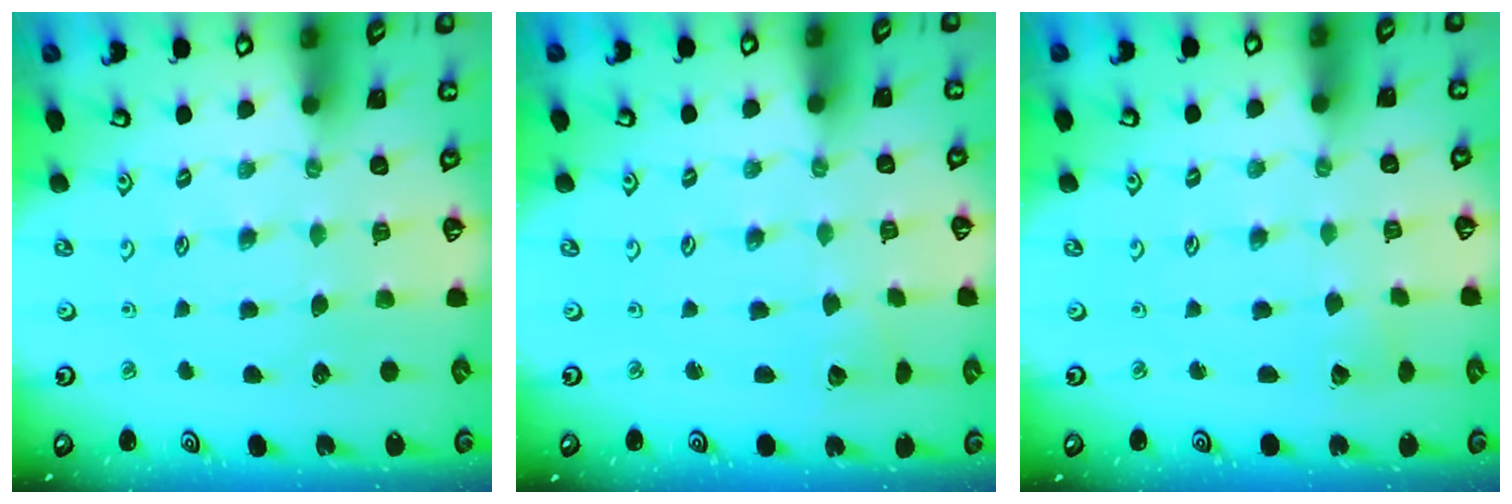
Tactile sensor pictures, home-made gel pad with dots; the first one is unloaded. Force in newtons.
{"total": 2.1, "press": 2.1, "slide": 0.2}
{"total": 2.3, "press": 2.3, "slide": 0.1}